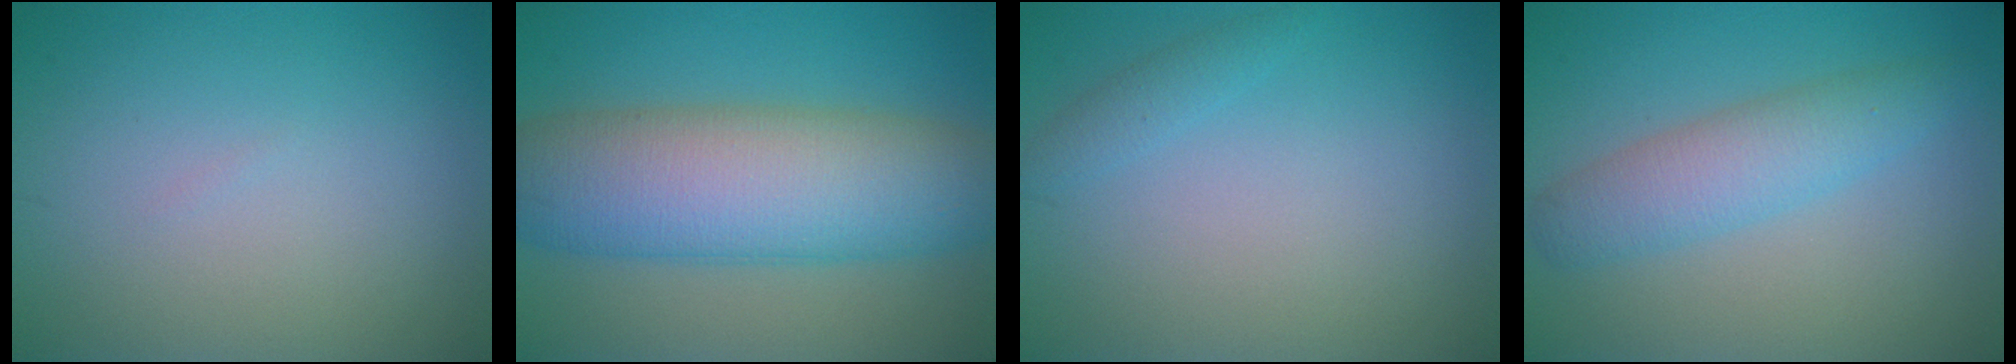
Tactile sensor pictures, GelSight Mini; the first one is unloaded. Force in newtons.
{"total": 11.2, "press": 11.2, "slide": 0.2}
{"total": 1.2, "press": 1.2, "slide": 0.1}
{"total": 4.1, "press": 4.1, "slide": 0.2}